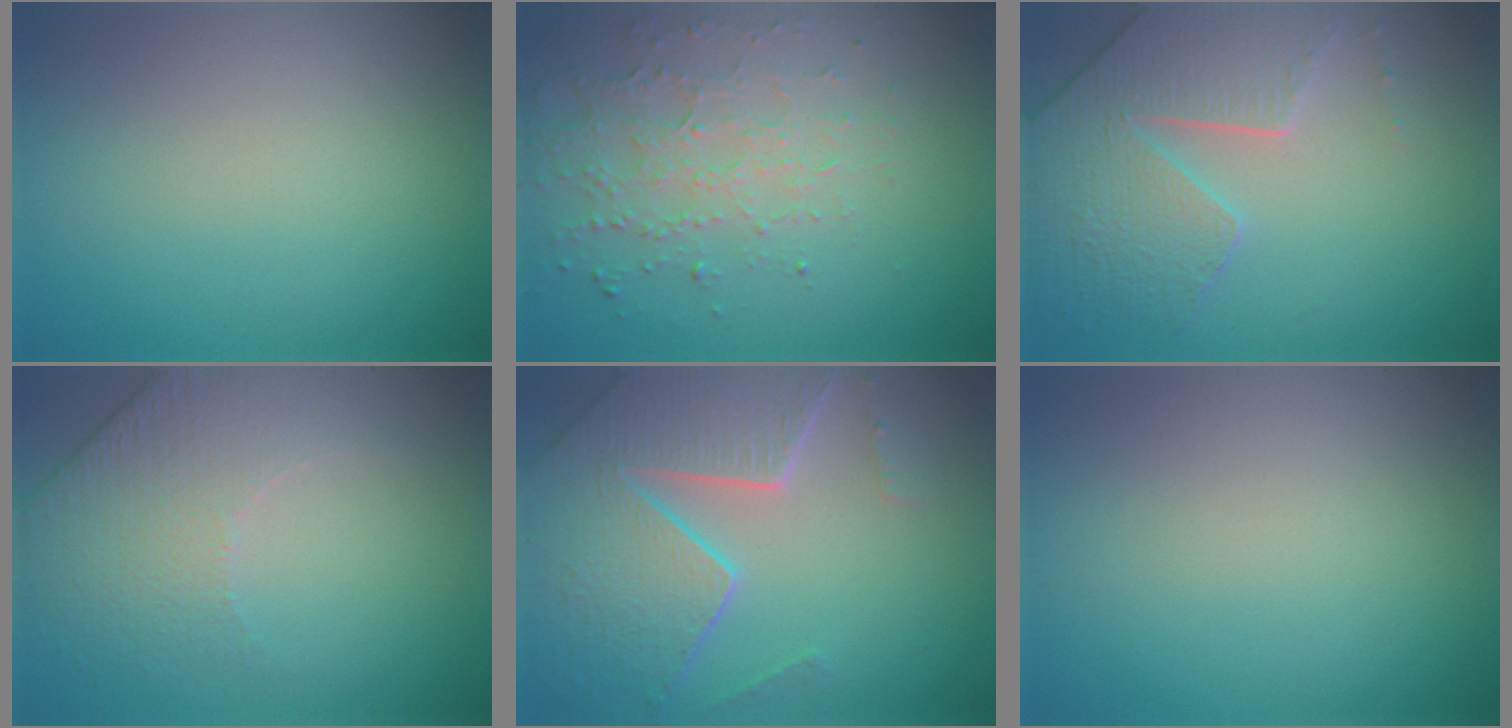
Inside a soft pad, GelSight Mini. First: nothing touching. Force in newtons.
{"total": 4.7, "press": 3.4, "slide": 3.3}
{"total": 5.0, "press": 4.8, "slide": 1.3}
{"total": 4.8, "press": 3.2, "slide": 3.5}
{"total": 8.0, "press": 5.7, "slide": 5.7}
{"total": 0.0}